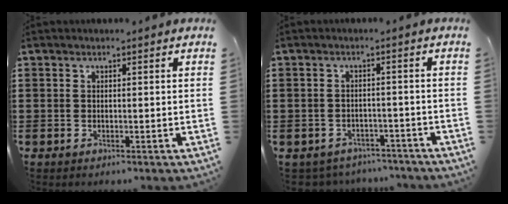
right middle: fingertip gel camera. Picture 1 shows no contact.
{"total": 2.4, "force": [-2.4, 0.5, -0.3], "torque": [-0.004, 0.002, -0.054]}